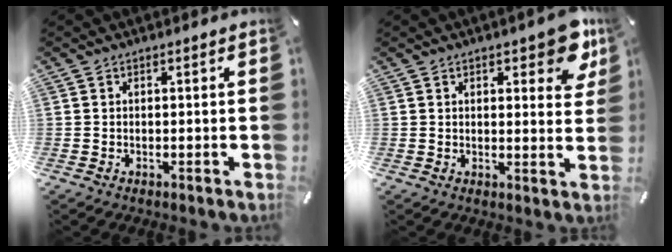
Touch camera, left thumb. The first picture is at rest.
{"total": 8.3, "force": [4.9, 3.5, 5.7], "torque": [-0.063, -0.026, 0.080]}